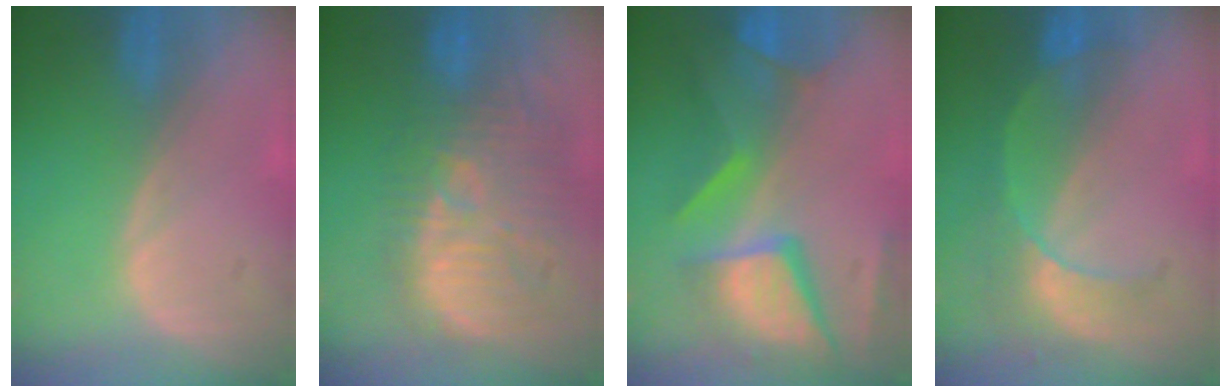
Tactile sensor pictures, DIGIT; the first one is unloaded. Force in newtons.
{"total": 12.3, "press": 11.7, "slide": 3.8}
{"total": 12.1, "press": 9.9, "slide": 6.9}
{"total": 7.9, "press": 6.9, "slide": 3.8}